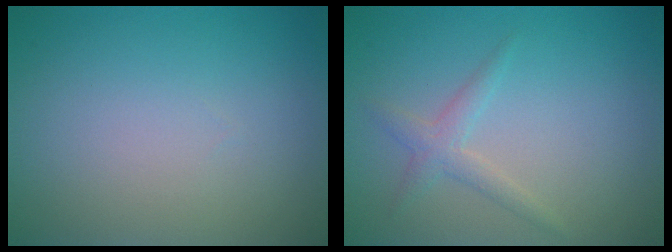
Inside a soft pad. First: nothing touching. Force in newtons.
{"total": 1.7, "press": 1.7, "slide": 0.1}